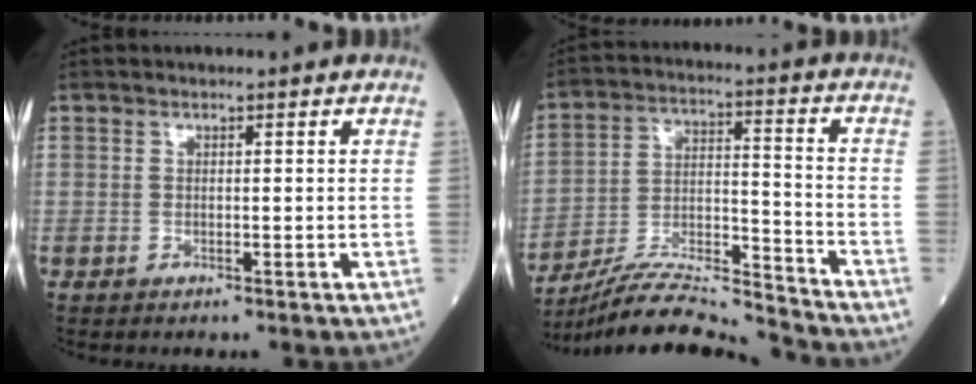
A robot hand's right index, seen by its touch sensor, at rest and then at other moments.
{"total": 14.7, "force": [-14.3, -1.0, 3.3], "torque": [-0.063, 0.017, -0.255]}